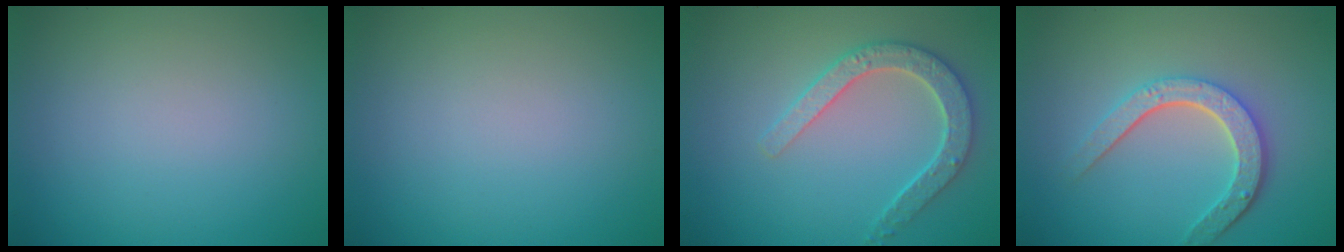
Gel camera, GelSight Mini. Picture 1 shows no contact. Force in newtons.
{"total": 0.0}
{"total": 3.6, "press": 3.4, "slide": 1.4}
{"total": 4.4, "press": 3.4, "slide": 2.9}